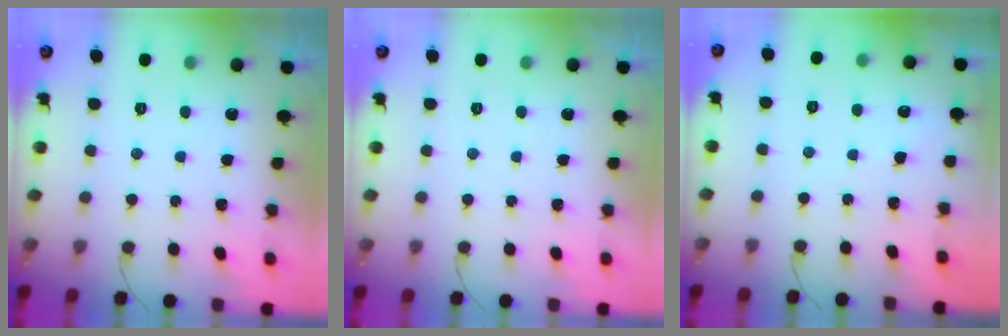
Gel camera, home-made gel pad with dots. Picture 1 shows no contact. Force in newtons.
{"total": 0.0}
{"total": 3.5, "press": 3.5, "slide": 0.6}